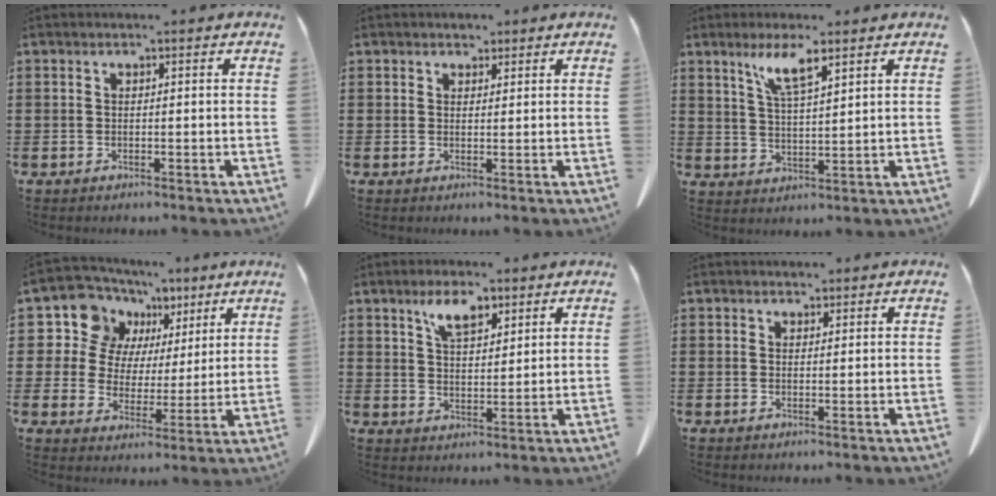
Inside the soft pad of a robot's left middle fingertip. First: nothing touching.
{"total": 1.8, "force": [1.6, 0.8, 0.2], "torque": [-0.001, 0.000, 0.029]}
{"total": 6.2, "force": [4.1, 0.9, 4.5], "torque": [-0.101, -0.001, 0.071]}
{"total": 11.0, "force": [6.2, 8.6, 3.1], "torque": [-0.108, -0.023, 0.119]}
{"total": 6.1, "force": [4.0, 2.6, 3.8], "torque": [-0.069, -0.003, 0.071]}
{"total": 1.5, "force": [1.3, 0.7, 0.2], "torque": [0.001, -0.001, 0.024]}